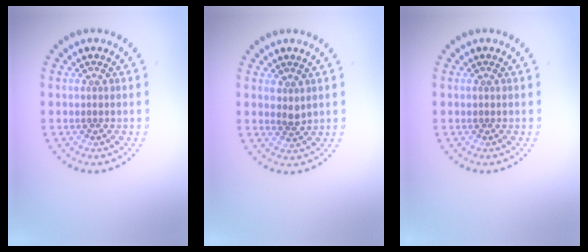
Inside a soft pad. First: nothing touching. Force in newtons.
{"total": 1.0, "press": 0.9, "slide": 0.4}
{"total": 0.0}